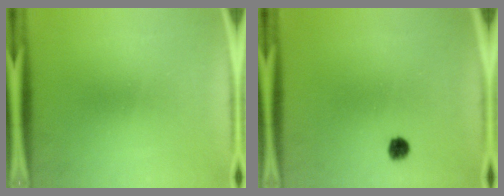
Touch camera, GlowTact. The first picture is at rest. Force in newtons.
{"total": 2.2}